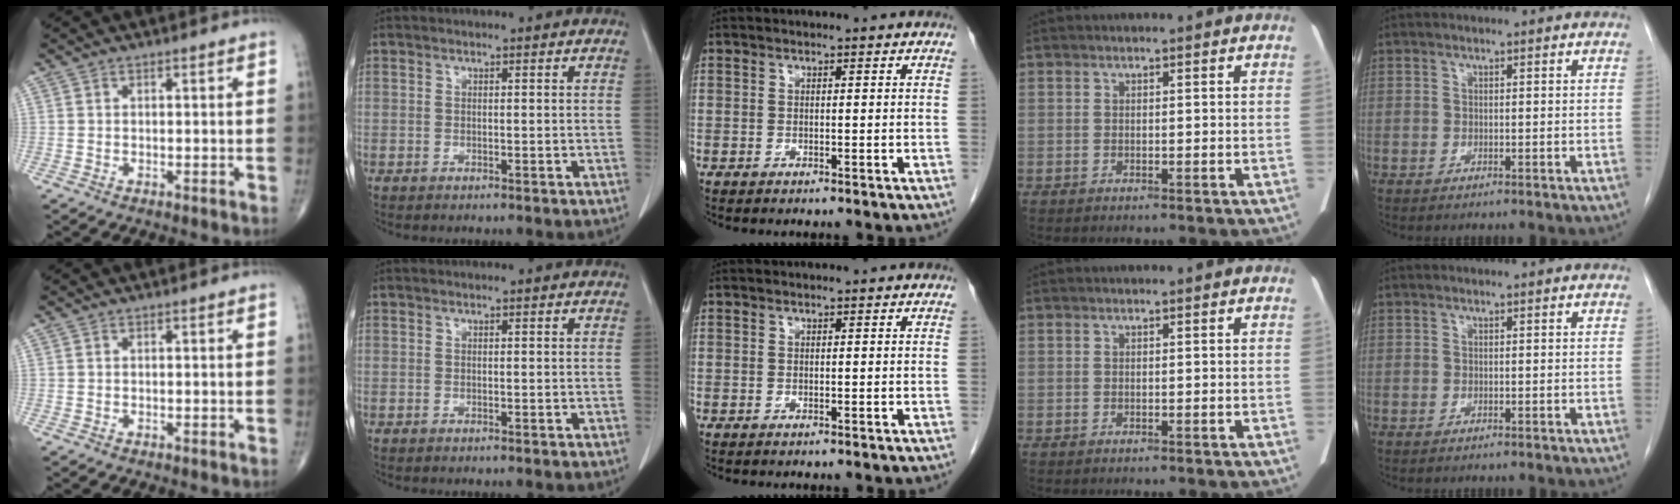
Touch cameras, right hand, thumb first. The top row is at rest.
{}